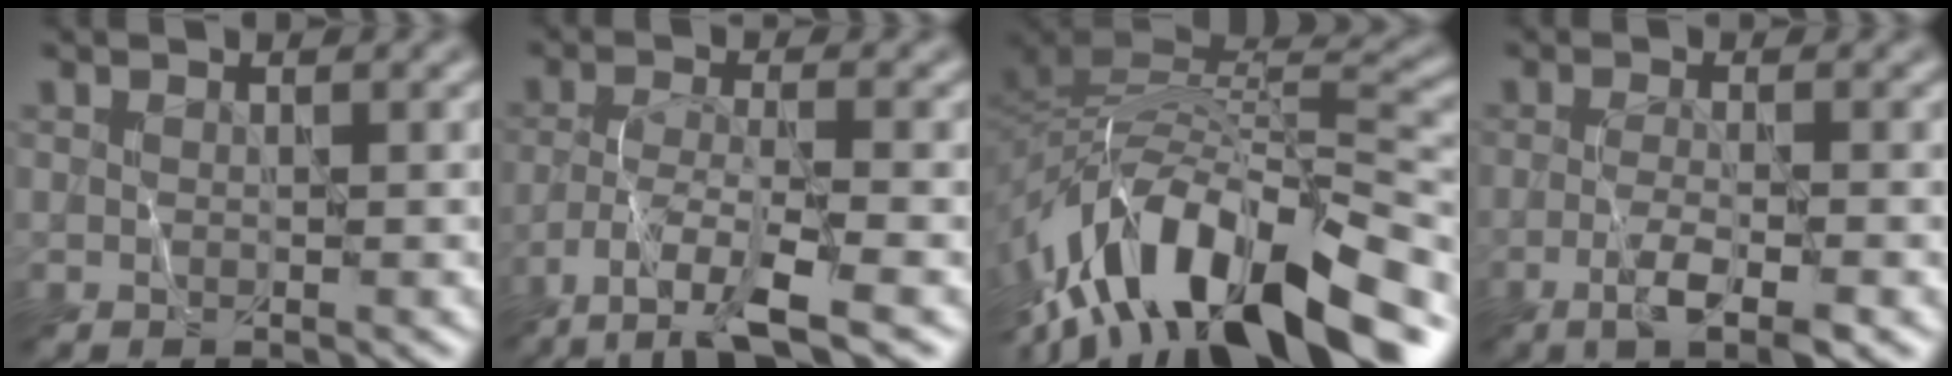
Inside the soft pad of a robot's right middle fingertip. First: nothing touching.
{"total": 7.0, "force": [-4.5, 1.5, 5.2], "torque": [-0.095, -0.008, -0.082]}
{"total": 15.5, "force": [-9.8, 6.1, 10.3], "torque": [-0.196, 0.022, -0.167]}
{"total": 4.0, "force": [-1.8, 0.8, 3.5], "torque": [-0.063, -0.001, -0.037]}